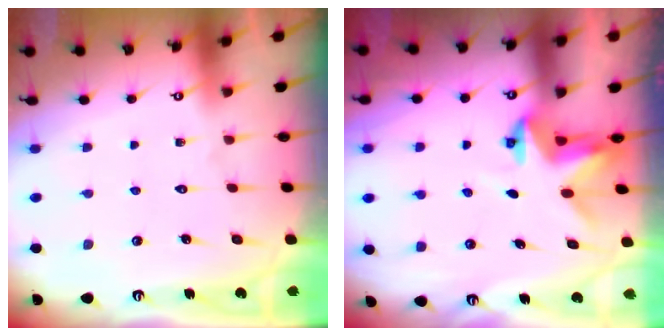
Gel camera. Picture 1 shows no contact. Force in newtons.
{"total": 3.2, "press": 3.2, "slide": 0.0}